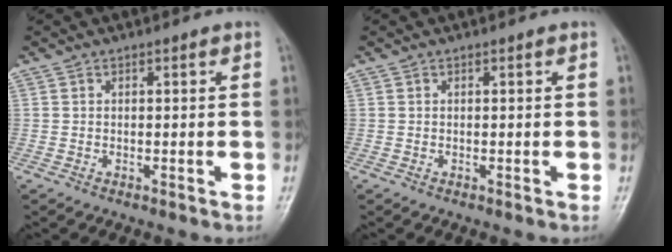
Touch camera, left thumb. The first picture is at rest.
{"total": 0.0}